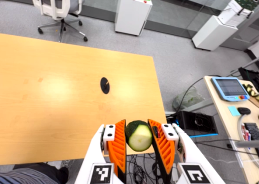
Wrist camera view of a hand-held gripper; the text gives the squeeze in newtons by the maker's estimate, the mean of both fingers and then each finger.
{"total": 9.6, "left": 8.9, "right": 10.3}